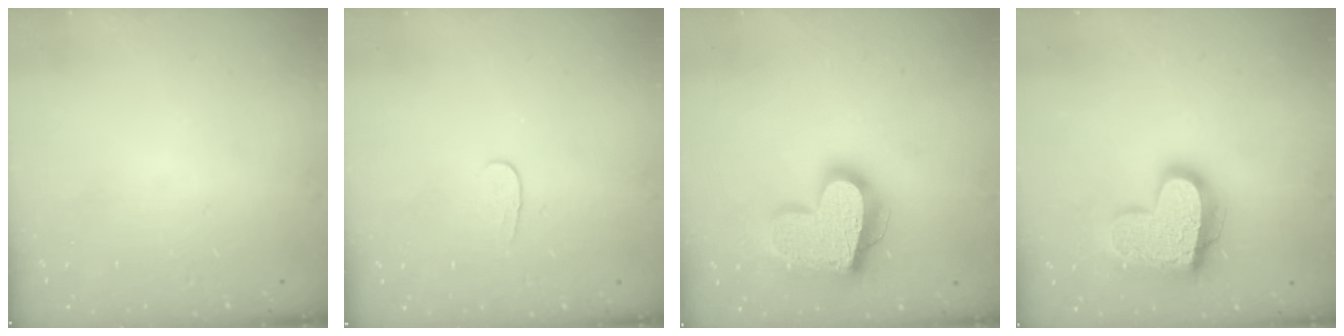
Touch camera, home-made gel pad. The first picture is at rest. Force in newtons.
{"total": 3.8, "press": 3.8, "slide": 0.3}
{"total": 20.5, "press": 20.4, "slide": 1.7}
{"total": 18.2, "press": 18.2, "slide": 1.6}